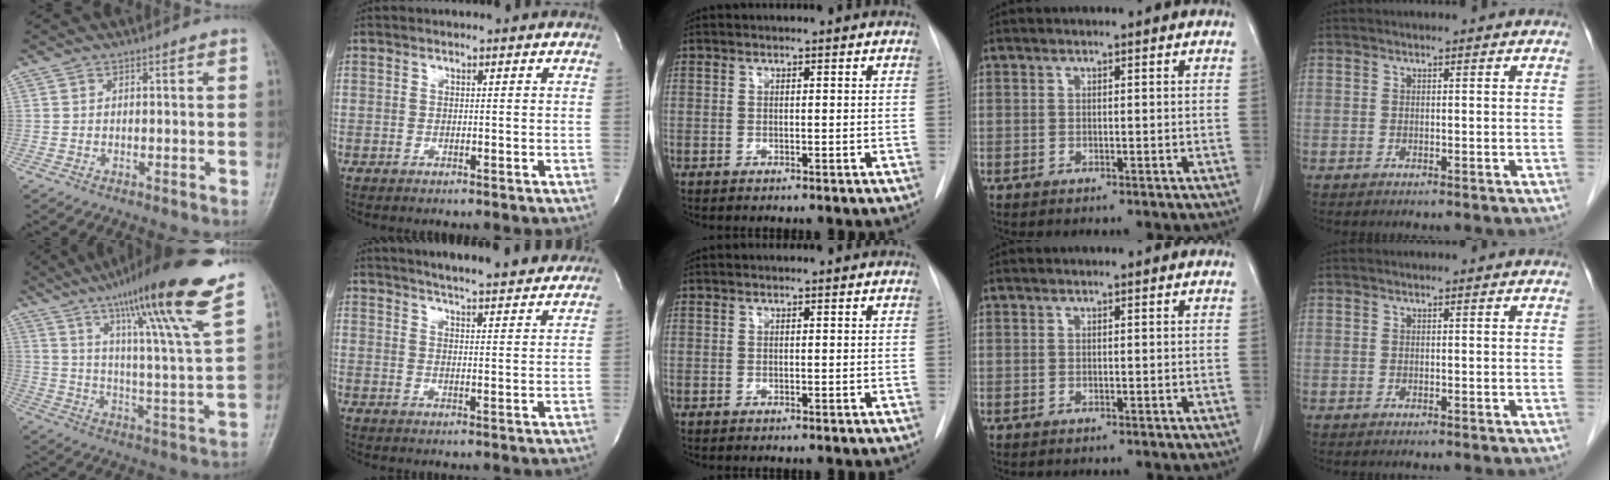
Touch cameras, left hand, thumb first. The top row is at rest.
{"thumb": {"total": 22.4, "force": [15.6, 0.3, 16.2], "torque": [-0.231, -0.073, 0.239]}, "index": {"total": 17.4, "force": [15.9, 1.7, 6.8], "torque": [-0.100, 0.000, 0.199]}}